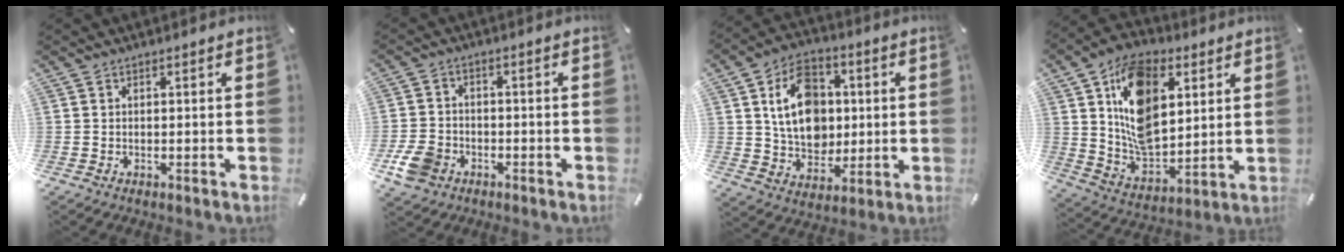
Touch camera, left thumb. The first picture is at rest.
{"total": 7.2, "force": [-3.3, 5.6, 3.2], "torque": [-0.082, 0.015, -0.062]}
{"total": 14.4, "force": [2.1, 11.7, 8.1], "torque": [-0.136, 0.013, 0.042]}
{"total": 17.4, "force": [6.5, 11.6, 11.2], "torque": [-0.217, -0.017, 0.119]}